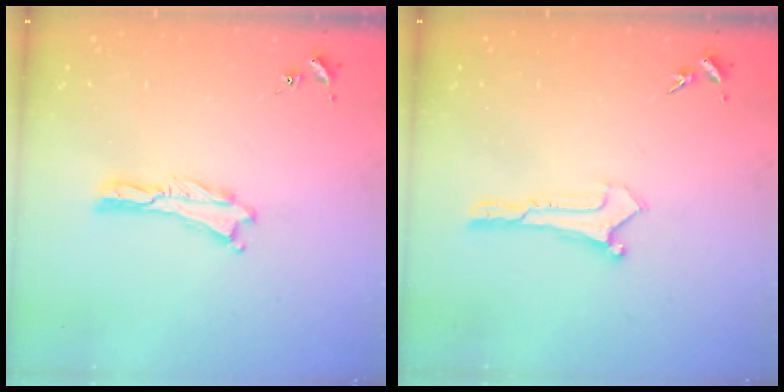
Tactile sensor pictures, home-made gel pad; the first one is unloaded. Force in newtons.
{"total": 0.0}